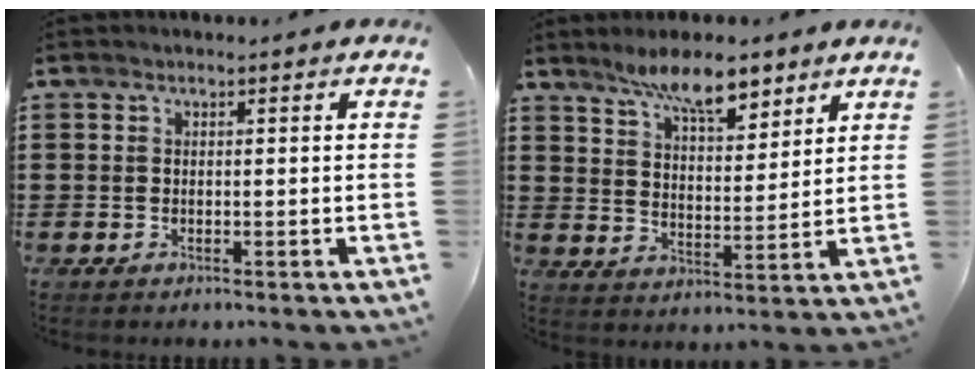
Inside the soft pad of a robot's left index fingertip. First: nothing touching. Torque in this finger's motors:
{"motor_torque": [0.48, 0.46, 0.41, 0.10]}